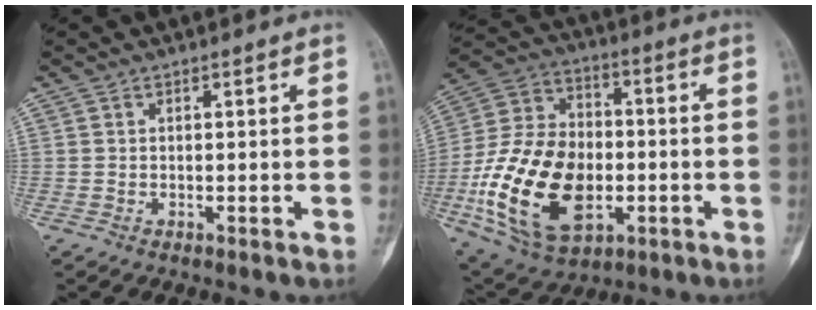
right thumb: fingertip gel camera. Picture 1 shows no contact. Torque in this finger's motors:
{"motor_torque": [0.55, 1.58, 1.78, -1.00, 0.25]}